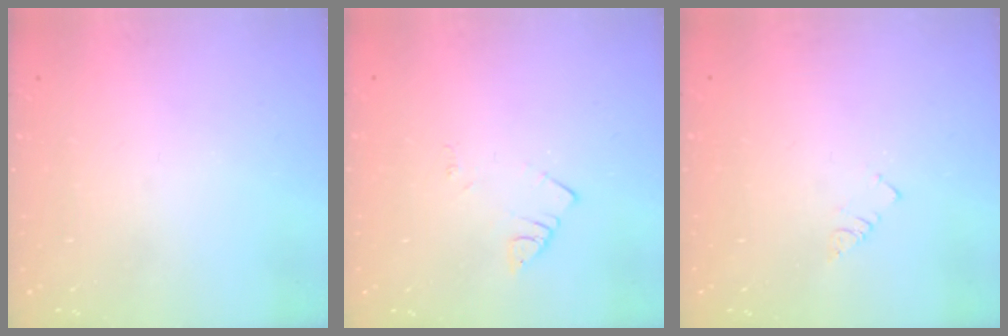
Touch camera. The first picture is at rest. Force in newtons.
{"total": 1.7, "press": 1.6, "slide": 0.3}
{"total": 2.9, "press": 2.9, "slide": 0.4}